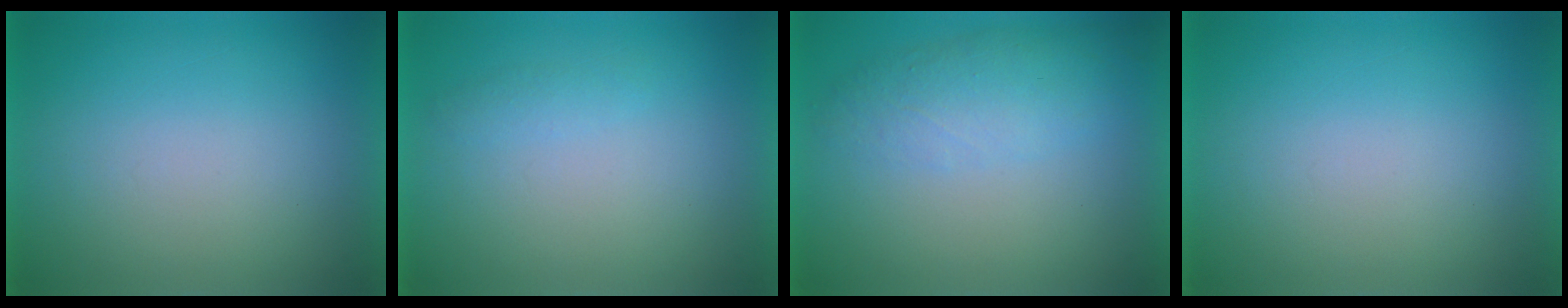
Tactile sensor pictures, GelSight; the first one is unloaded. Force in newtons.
{"total": 1.4}
{"total": 4.2}
{"total": 0.0}